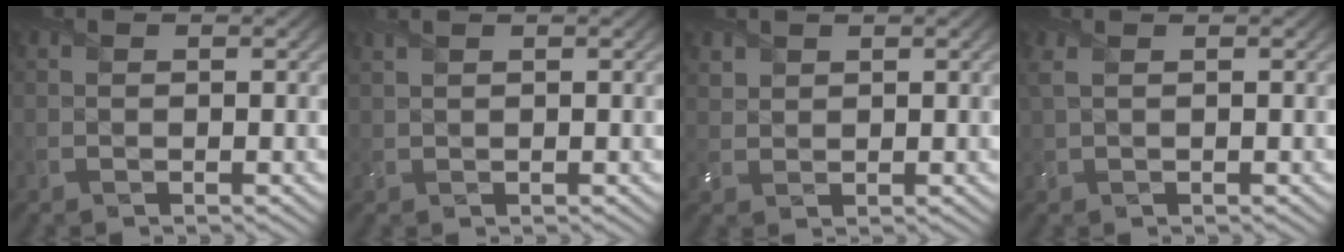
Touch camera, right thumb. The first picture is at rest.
{"total": 1.2, "force": [1.1, 0.1, 0.6], "torque": [-0.022, 0.006, 0.024]}
{"total": 1.7, "force": [1.3, 1.0, 0.3], "torque": [-0.014, 0.000, 0.031]}
{"total": 1.5, "force": [0.7, 0.5, 1.2], "torque": [-0.033, 0.005, 0.017]}